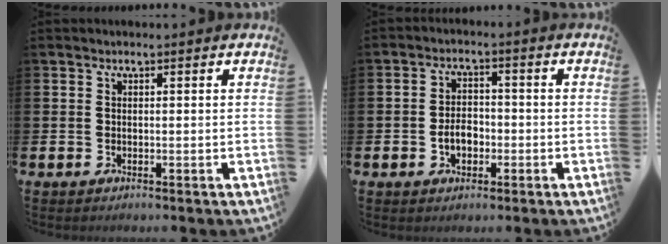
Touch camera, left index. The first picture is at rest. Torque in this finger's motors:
{"motor_torque": [0.38, -0.14, 0.13, 0.03]}